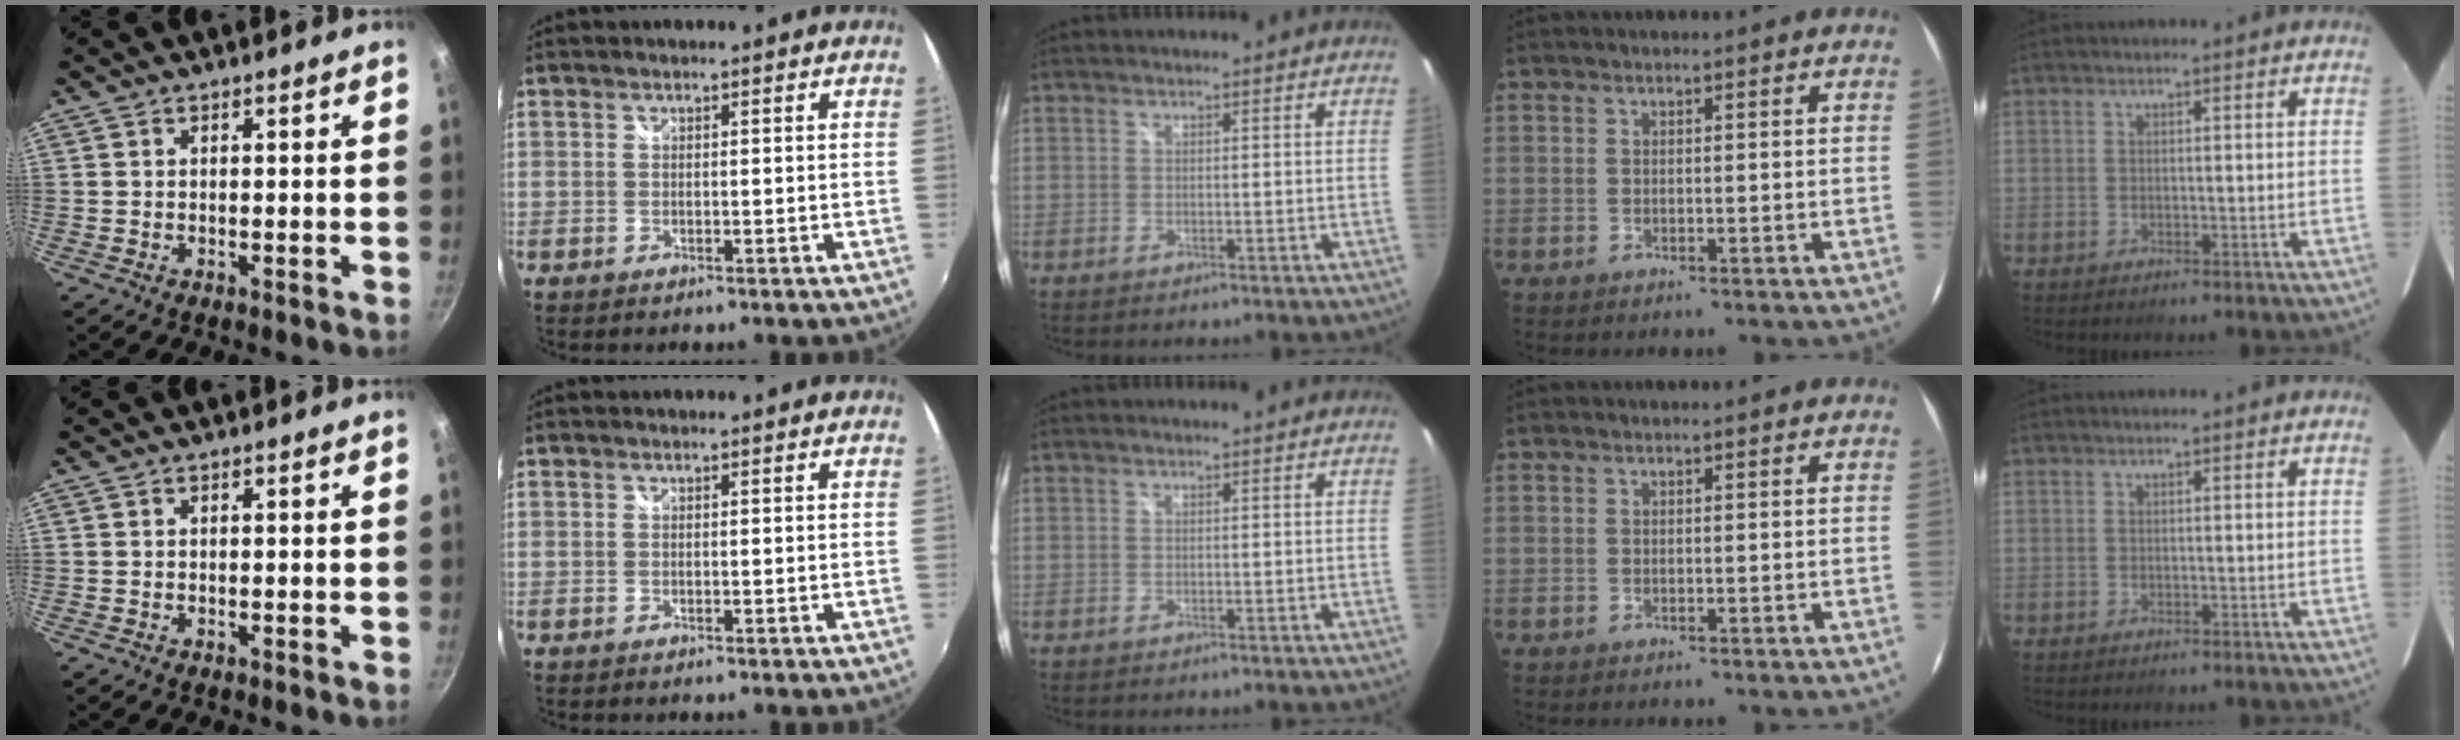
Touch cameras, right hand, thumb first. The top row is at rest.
{}